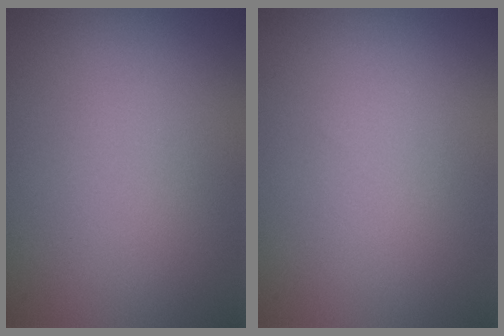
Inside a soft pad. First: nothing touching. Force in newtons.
{"total": 0.0}